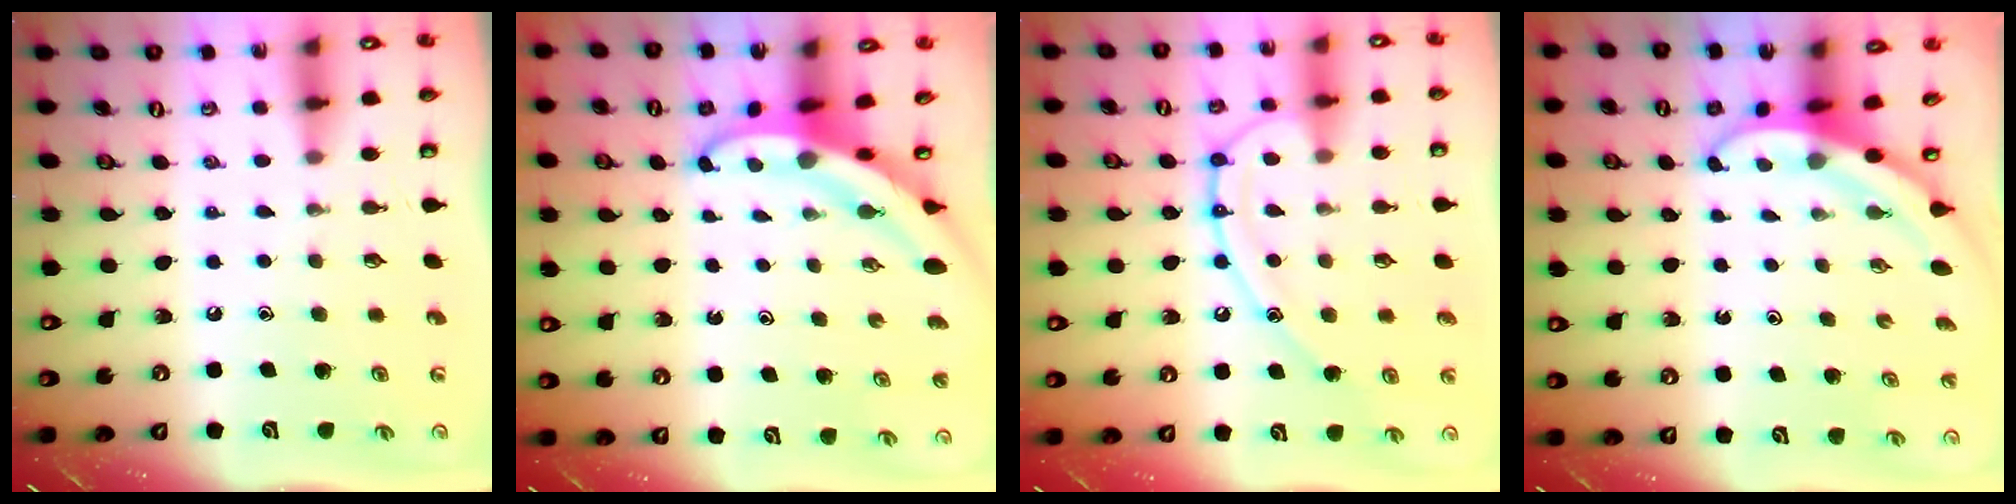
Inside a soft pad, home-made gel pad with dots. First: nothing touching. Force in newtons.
{"total": 4.6, "press": 4.6, "slide": 0.4}
{"total": 13.3, "press": 13.2, "slide": 1.3}
{"total": 3.5, "press": 3.5, "slide": 0.1}